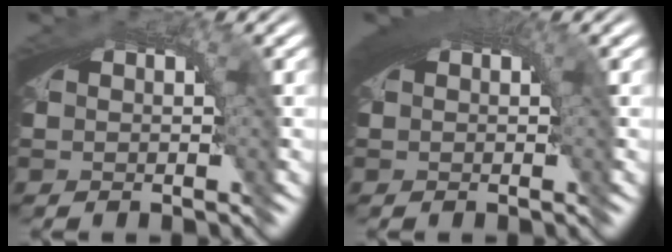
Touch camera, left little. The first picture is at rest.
{"total": 2.6, "force": [1.1, 0.6, 2.2], "torque": [-0.024, 0.009, 0.015]}